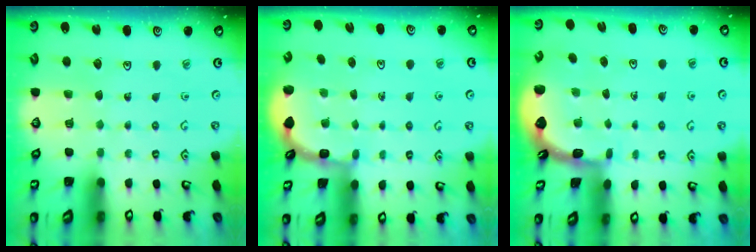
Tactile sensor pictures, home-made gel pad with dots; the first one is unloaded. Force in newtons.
{"total": 2.1, "press": 2.1, "slide": 0.3}
{"total": 1.5, "press": 1.5, "slide": 0.2}